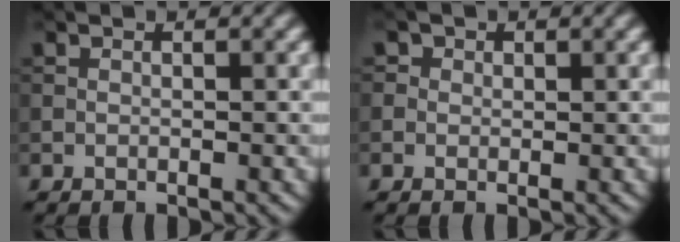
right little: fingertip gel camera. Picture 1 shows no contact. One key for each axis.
{"total": 0.9, "fx": 0.3, "fy": 0.9, "fz": 0.2, "tx": -0.002, "ty": -0.001, "tz": -0.003}